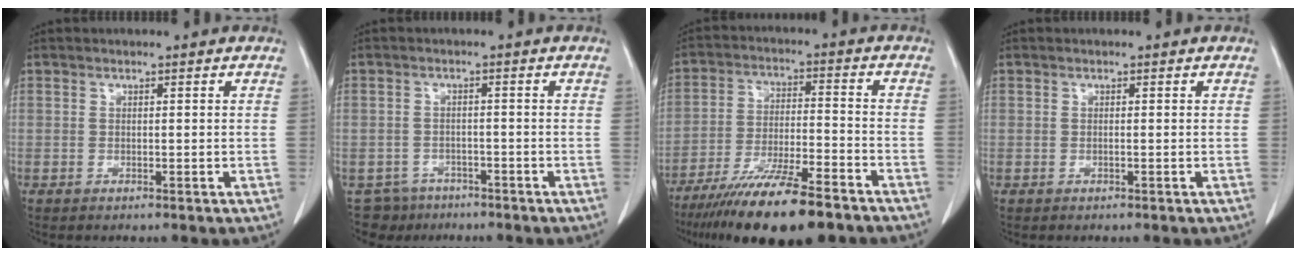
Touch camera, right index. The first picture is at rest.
{"total": 4.8, "force": [-3.5, 3.3, -0.5], "torque": [0.015, 0.006, -0.056]}
{"total": 16.9, "force": [-12.8, 2.3, 10.8], "torque": [-0.176, -0.031, -0.215]}
{"total": 0.0}